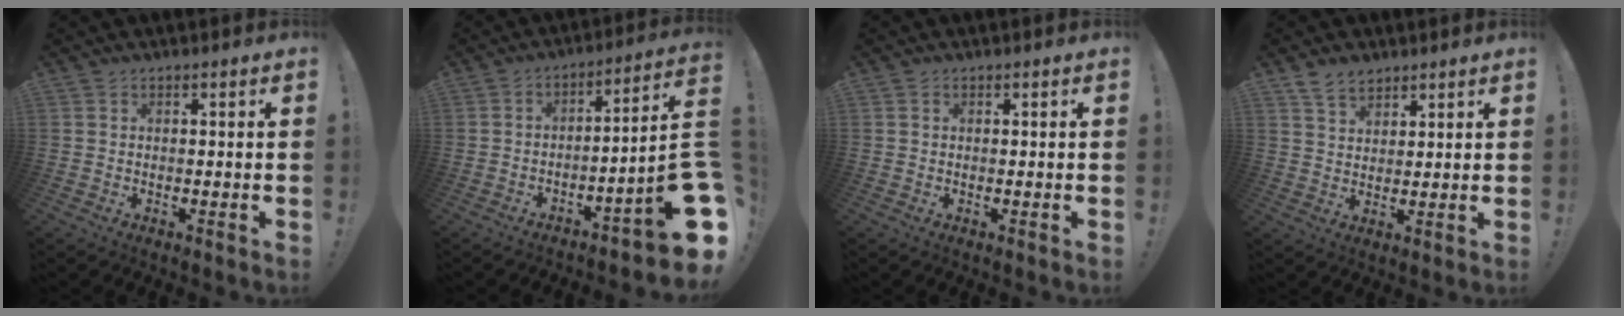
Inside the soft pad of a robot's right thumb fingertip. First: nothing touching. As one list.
[{"total": 12.0, "force": [-4.9, 0.7, 11.0], "torque": [-0.137, 0.006, -0.084]}, {"total": 0.0}, {"total": 5.9, "force": [4.6, 3.1, 2.0], "torque": [-0.039, -0.021, 0.088]}]